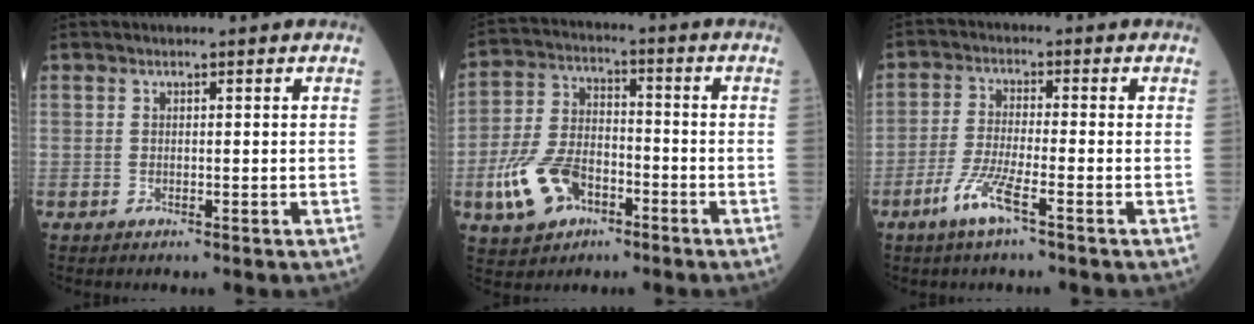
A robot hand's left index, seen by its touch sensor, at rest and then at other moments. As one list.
[{"total": 10.5, "force": [-4.7, 6.5, 6.8], "torque": [-0.161, 0.006, -0.086]}, {"total": 5.6, "force": [-3.4, 0.3, 4.5], "torque": [-0.100, -0.011, -0.073]}]